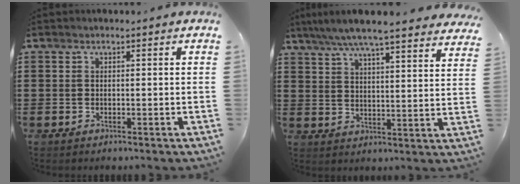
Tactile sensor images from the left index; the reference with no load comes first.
{"total": 6.4, "force": [5.7, -0.2, 2.8], "torque": [-0.075, -0.027, 0.098]}